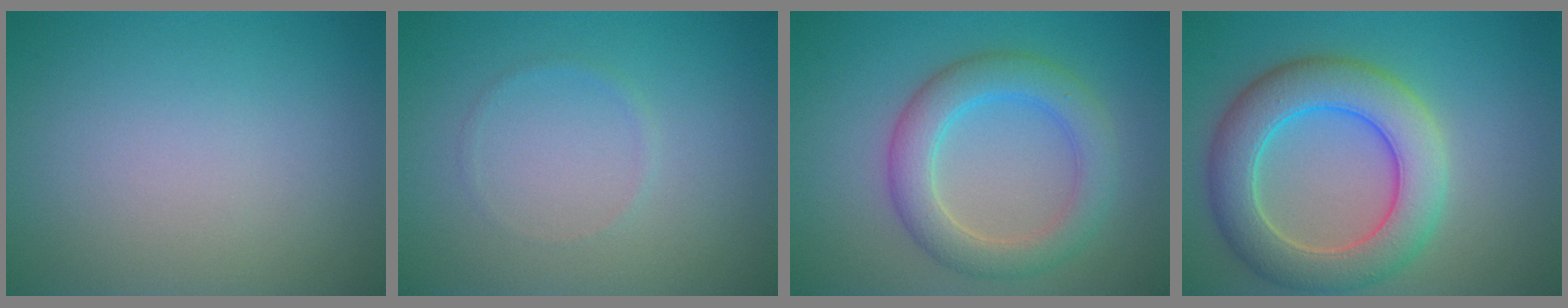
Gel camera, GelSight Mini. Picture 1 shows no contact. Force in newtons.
{"total": 0.6, "press": 0.6, "slide": 0.1}
{"total": 4.8, "press": 4.8, "slide": 0.3}
{"total": 7.4, "press": 7.4, "slide": 0.5}